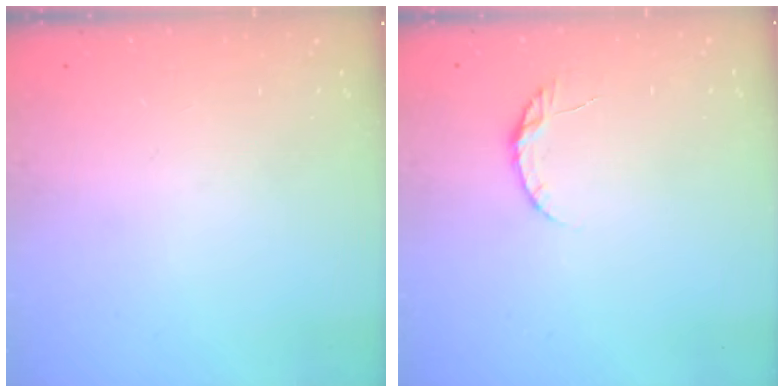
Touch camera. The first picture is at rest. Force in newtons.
{"total": 5.1, "press": 5.0, "slide": 0.7}